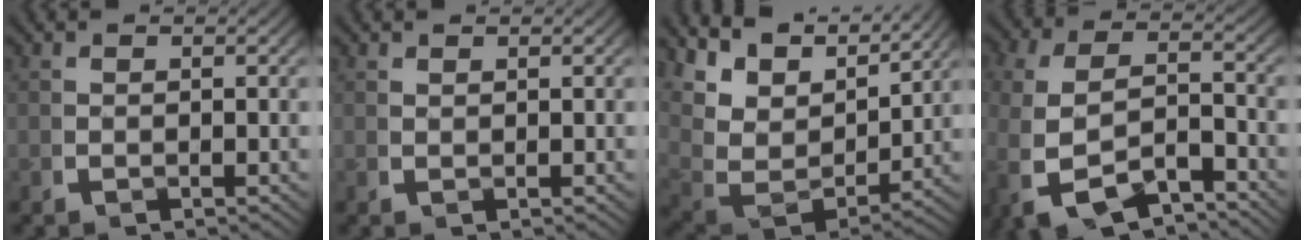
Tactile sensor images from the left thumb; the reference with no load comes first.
{"total": 0.7, "force": [0.7, -0.2, -0.1], "torque": [0.005, 0.002, 0.018]}
{"total": 10.0, "force": [4.1, 5.9, 7.0], "torque": [-0.159, -0.007, 0.068]}
{"total": 7.3, "force": [-2.5, 4.2, 5.4], "torque": [-0.122, -0.023, -0.028]}